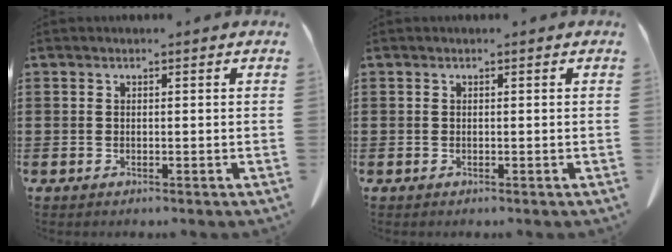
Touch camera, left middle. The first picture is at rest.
{"total": 0.0}